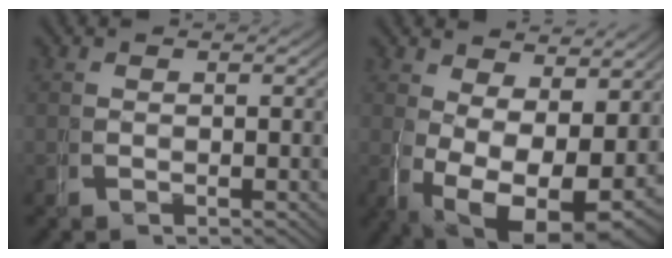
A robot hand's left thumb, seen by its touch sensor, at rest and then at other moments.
{"total": 9.5, "force": [-2.1, 6.3, 6.8], "torque": [-0.138, -0.075, 0.005]}